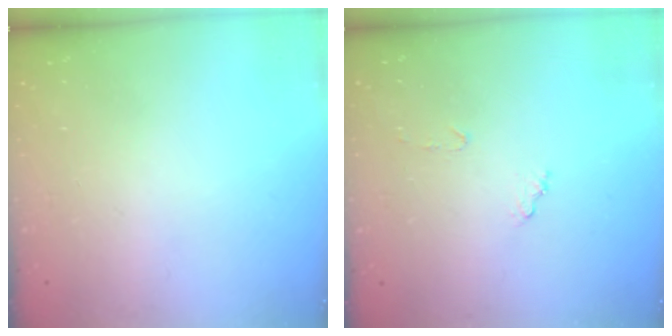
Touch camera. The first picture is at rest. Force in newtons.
{"total": 7.1, "press": 7.1, "slide": 0.5}